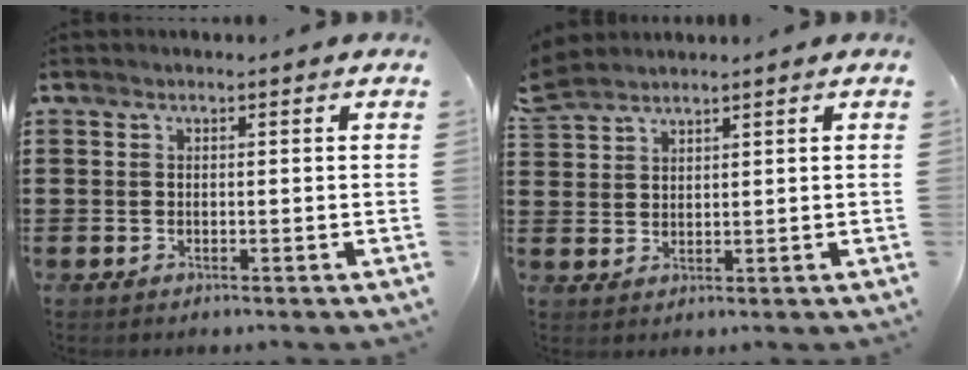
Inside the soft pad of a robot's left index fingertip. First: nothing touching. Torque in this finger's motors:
{"motor_torque": [0.64, -0.65, 0.09, 0.05]}